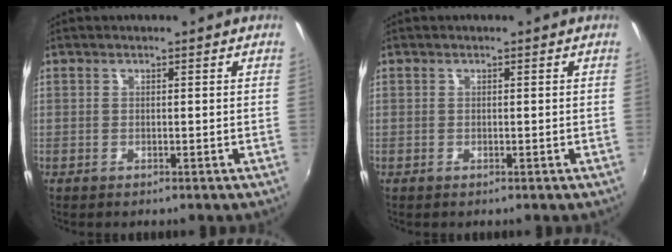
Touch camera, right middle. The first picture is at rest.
{"total": 0.0}